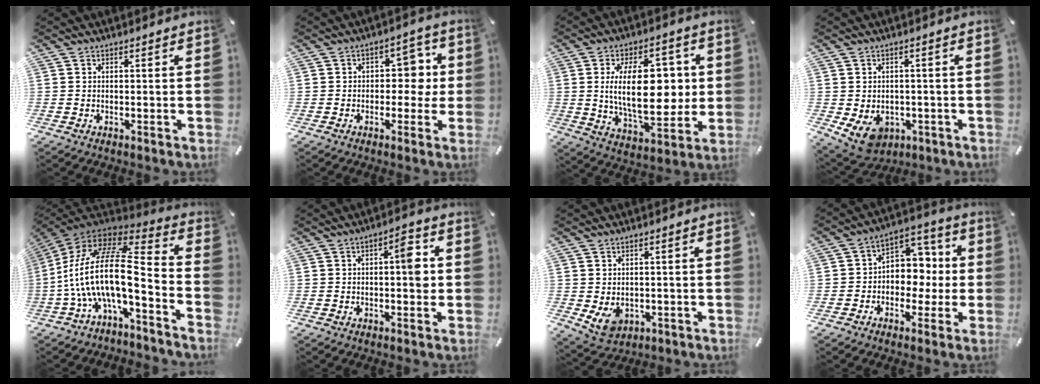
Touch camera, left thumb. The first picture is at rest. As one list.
[{"total": 7.3, "force": [0.2, 5.6, 4.7], "torque": [-0.049, 0.005, -0.006]}, {"total": 19.8, "force": [2.1, 10.6, 16.6], "torque": [-0.272, -0.006, 0.030]}, {"total": 7.2, "force": [-2.3, 5.7, 3.8], "torque": [-0.087, 0.007, -0.040]}, {"total": 20.6, "force": [-3.1, 8.5, 18.5], "torque": [-0.381, -0.006, -0.059]}, {"total": 6.5, "force": [0.3, 2.7, 5.9], "torque": [-0.061, -0.001, -0.006]}, {"total": 5.0, "force": [-0.4, 4.1, 2.8], "torque": [-0.052, -0.004, -0.008]}, {"total": 9.0, "force": [-1.6, 8.0, 3.8], "torque": [-0.042, 0.007, -0.027]}]